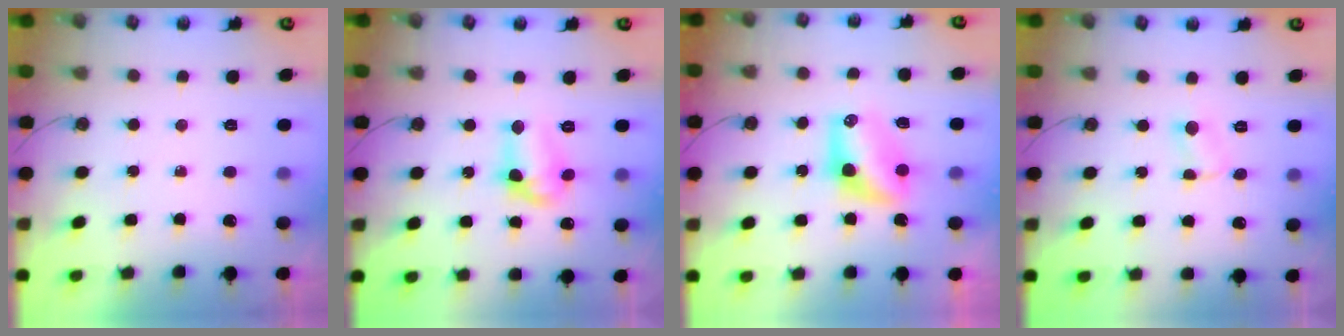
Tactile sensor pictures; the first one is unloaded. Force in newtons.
{"total": 10.6, "press": 10.0, "slide": 3.6}
{"total": 7.7, "press": 7.5, "slide": 1.8}
{"total": 2.7, "press": 2.6, "slide": 0.5}